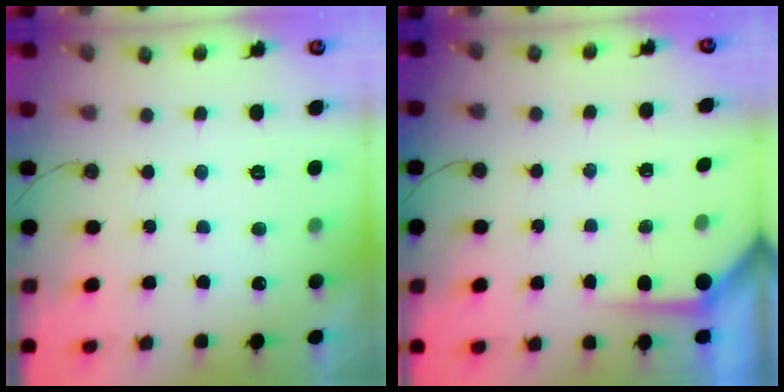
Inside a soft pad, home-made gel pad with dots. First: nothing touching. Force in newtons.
{"total": 3.6, "press": 3.5, "slide": 0.4}